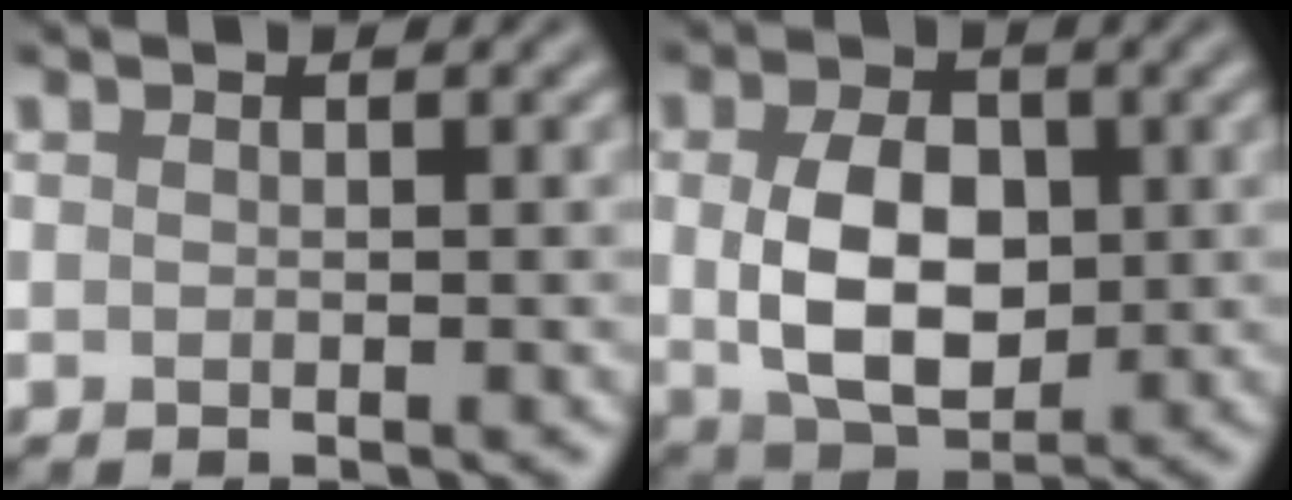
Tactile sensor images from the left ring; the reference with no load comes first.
{"total": 7.4, "force": [0.2, 4.9, 5.5], "torque": [-0.108, -0.005, 0.008]}